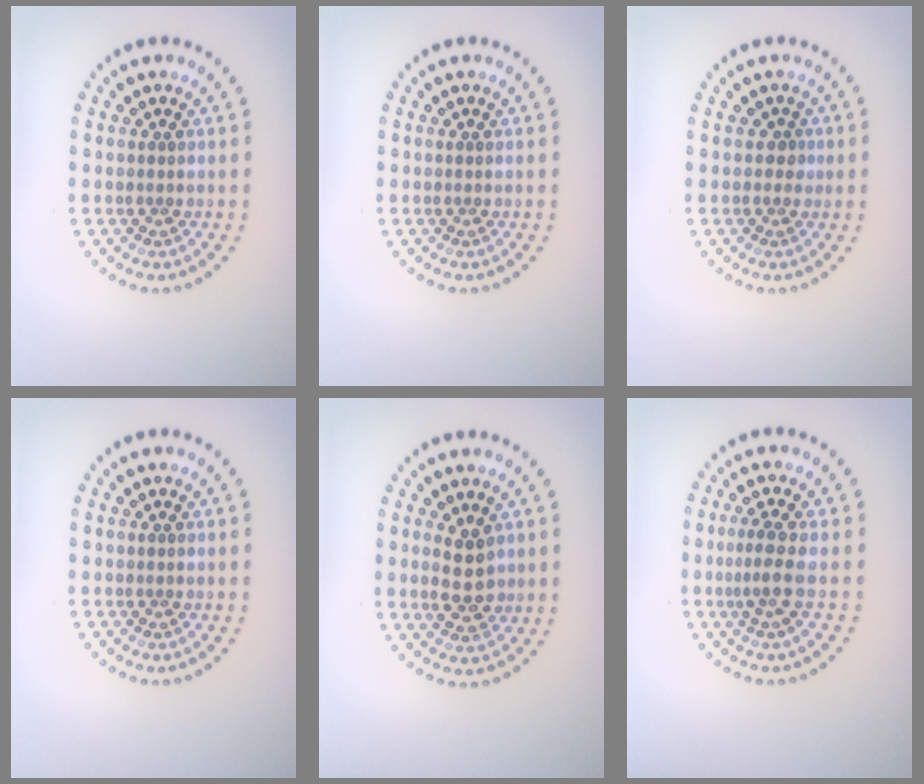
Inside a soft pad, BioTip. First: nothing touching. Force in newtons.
{"total": 0.0}
{"total": 0.9, "press": 0.7, "slide": 0.6}
{"total": 0.0}
{"total": 2.9, "press": 2.8, "slide": 0.7}
{"total": 2.3, "press": 1.5, "slide": 1.7}